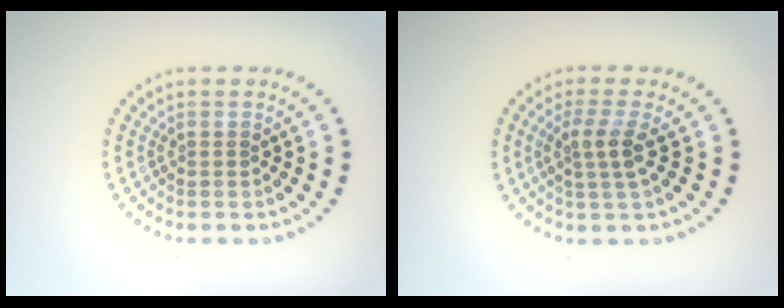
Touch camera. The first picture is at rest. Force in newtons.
{"total": 2.5, "press": 2.1, "slide": 1.4}